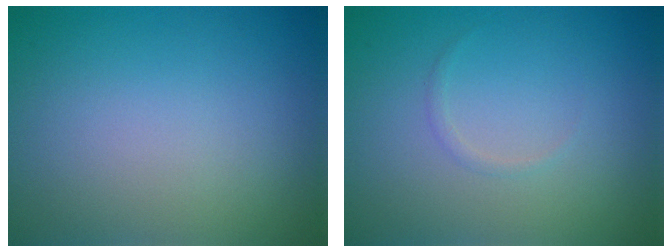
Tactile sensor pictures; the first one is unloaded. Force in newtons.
{"total": 0.5, "press": 0.5, "slide": 0.0}